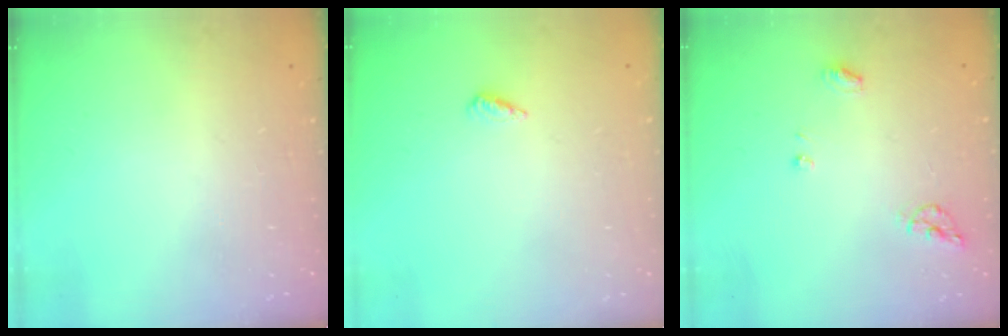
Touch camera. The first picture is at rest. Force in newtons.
{"total": 2.6, "press": 2.2, "slide": 1.3}
{"total": 6.7, "press": 6.7, "slide": 0.3}